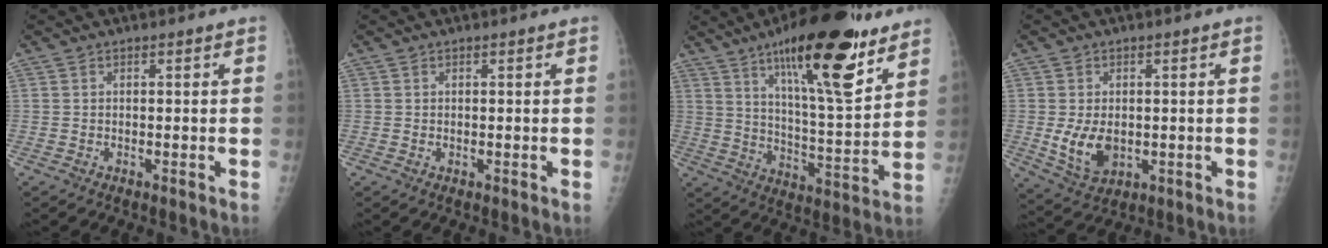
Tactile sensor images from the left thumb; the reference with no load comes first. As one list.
[{"total": 0.8, "force": [0.4, 0.4, 0.5], "torque": [-0.006, -0.002, 0.006]}, {"total": 22.1, "force": [13.5, 5.6, 16.6], "torque": [-0.230, -0.068, 0.215]}, {"total": 7.1, "force": [-0.5, 4.8, 5.2], "torque": [-0.080, -0.016, 0.006]}]